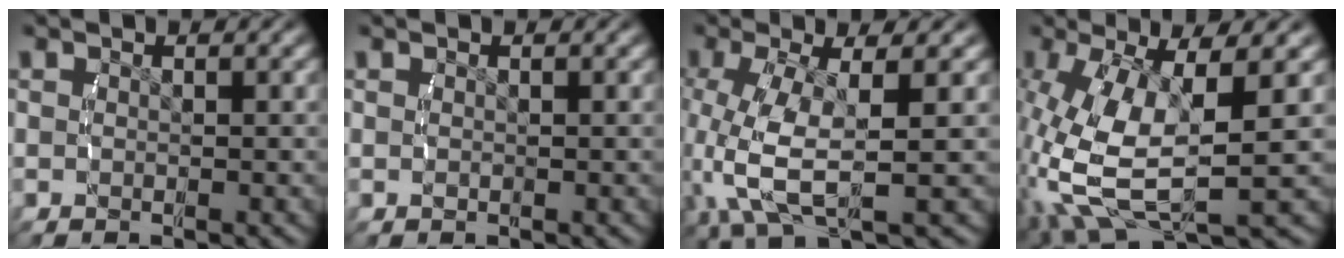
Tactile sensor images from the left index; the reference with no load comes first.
{"total": 0.0}
{"total": 7.6, "force": [-0.3, 4.0, 6.4], "torque": [-0.159, -0.033, 0.014]}
{"total": 9.7, "force": [-0.8, 5.1, 8.2], "torque": [-0.206, -0.044, 0.020]}